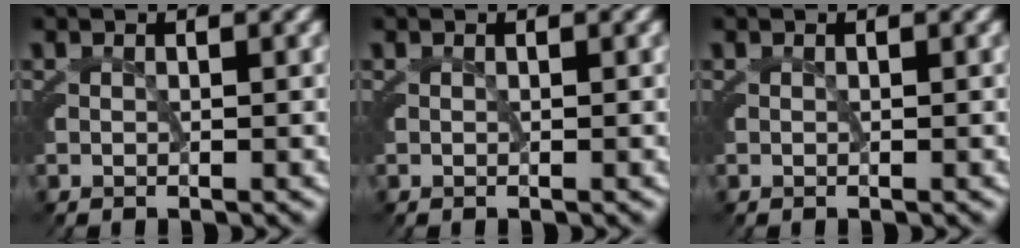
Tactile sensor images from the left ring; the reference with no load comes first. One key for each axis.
{"total": 0.0}
{"total": 0.0}